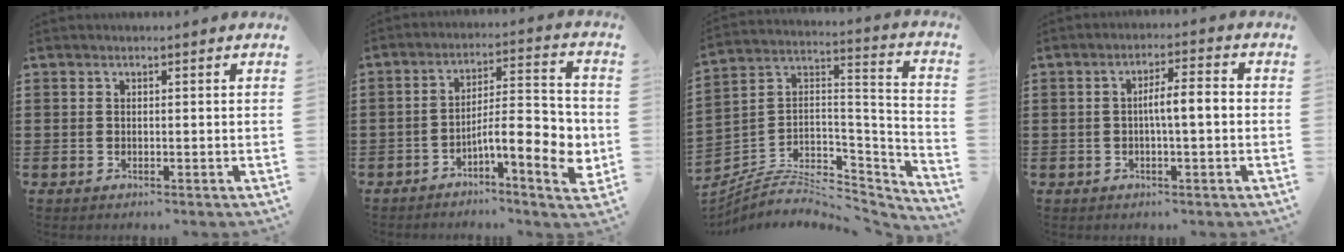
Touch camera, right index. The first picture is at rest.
{"total": 9.7, "force": [-3.4, 2.8, 8.7], "torque": [-0.121, -0.009, -0.061]}
{"total": 6.4, "force": [-4.6, 3.3, 2.8], "torque": [-0.064, -0.004, -0.092]}
{"total": 3.6, "force": [-0.2, 0.7, 3.5], "torque": [-0.061, 0.003, -0.006]}